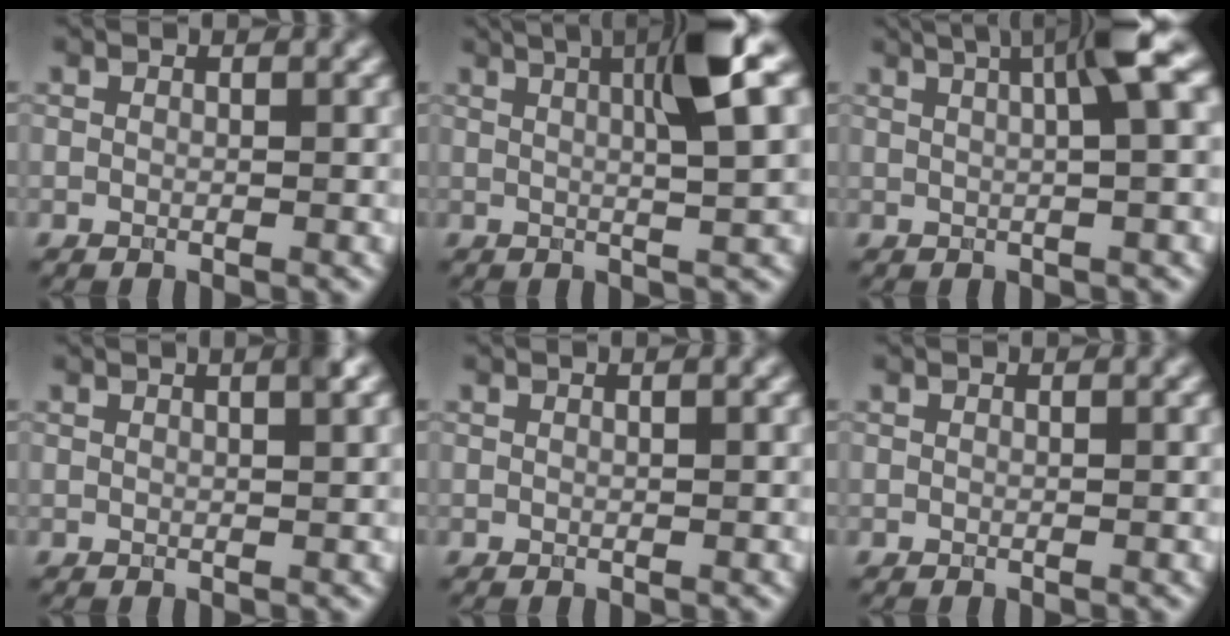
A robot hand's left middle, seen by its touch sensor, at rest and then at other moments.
{"total": 7.2, "force": [2.3, 1.3, 6.7], "torque": [-0.088, 0.012, 0.031]}
{"total": 6.1, "force": [2.0, 1.1, 5.6], "torque": [-0.070, 0.019, 0.027]}
{"total": 1.9, "force": [1.0, 0.4, 1.6], "torque": [-0.016, 0.004, 0.005]}
{"total": 0.0}
{"total": 0.0}